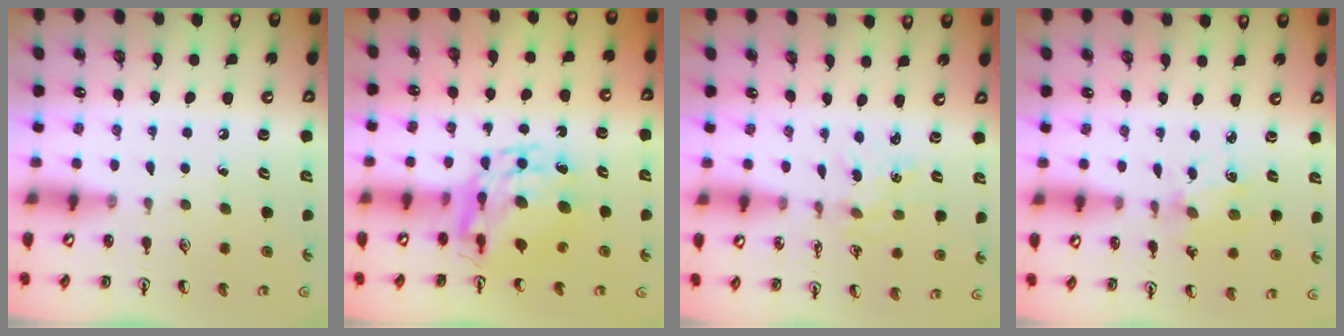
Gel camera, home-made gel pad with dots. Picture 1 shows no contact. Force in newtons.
{"total": 11.2, "press": 11.1, "slide": 0.9}
{"total": 0.0}
{"total": 2.9, "press": 2.8, "slide": 0.3}